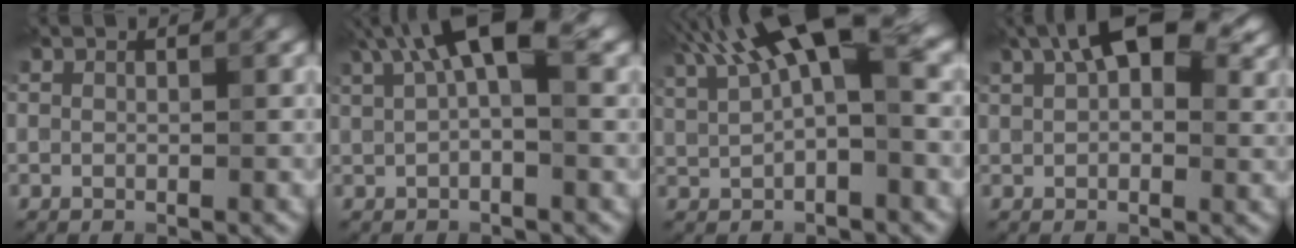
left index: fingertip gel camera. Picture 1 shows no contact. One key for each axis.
{"total": 6.3, "fx": 2.8, "fy": 2.0, "fz": 5.3, "tx": -0.087, "ty": 0.013, "tz": 0.040}
{"total": 9.5, "fx": 3.8, "fy": 3.2, "fz": 8.1, "tx": -0.145, "ty": 0.025, "tz": 0.061}
{"total": 8.8, "fx": 4.1, "fy": 4.5, "fz": 6.3, "tx": -0.092, "ty": 0.023, "tz": 0.053}